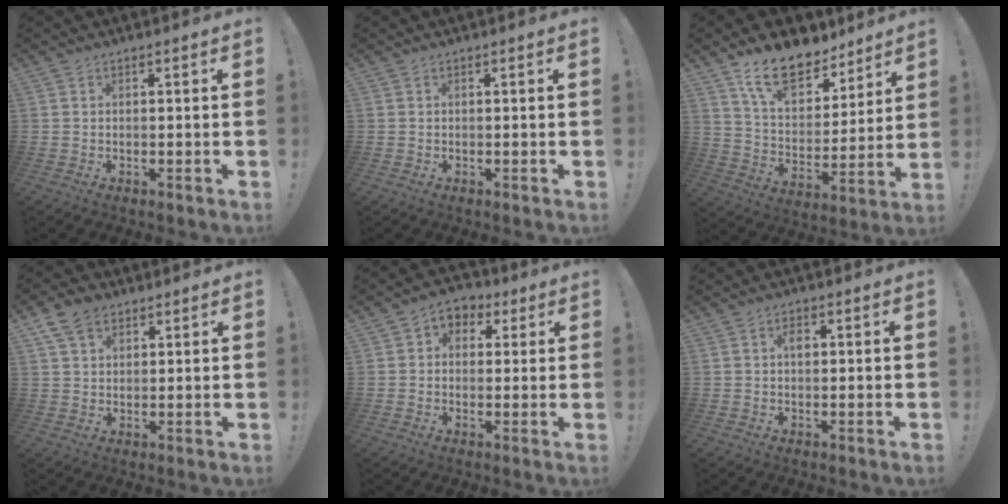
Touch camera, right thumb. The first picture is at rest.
{"total": 0.0}
{"total": 16.1, "force": [11.6, 7.9, 7.8], "torque": [-0.136, -0.071, 0.211]}
{"total": 7.6, "force": [4.2, 5.2, 3.7], "torque": [-0.066, -0.005, 0.083]}
{"total": 5.1, "force": [0.2, 4.5, 2.2], "torque": [-0.022, 0.005, 0.005]}
{"total": 1.9, "force": [0.3, 1.1, 1.5], "torque": [-0.018, 0.002, 0.000]}